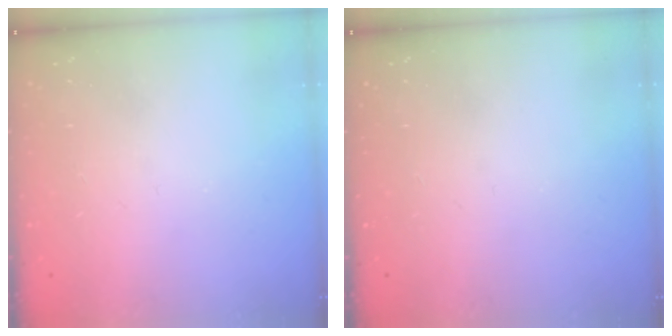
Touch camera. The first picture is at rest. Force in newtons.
{"total": 0.0}